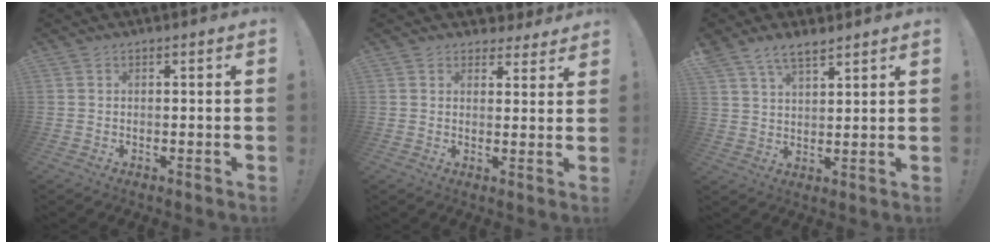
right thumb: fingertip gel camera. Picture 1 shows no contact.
{"total": 4.0, "force": [3.0, 2.6, 0.7], "torque": [0.000, -0.022, 0.053]}
{"total": 6.2, "force": [5.0, 2.4, 2.9], "torque": [-0.052, -0.026, 0.094]}